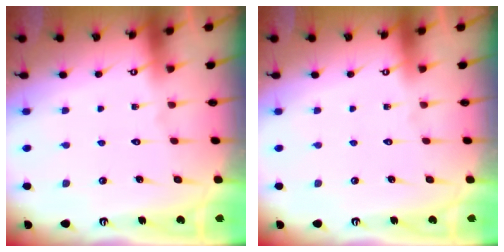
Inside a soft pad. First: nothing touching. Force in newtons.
{"total": 0.0}